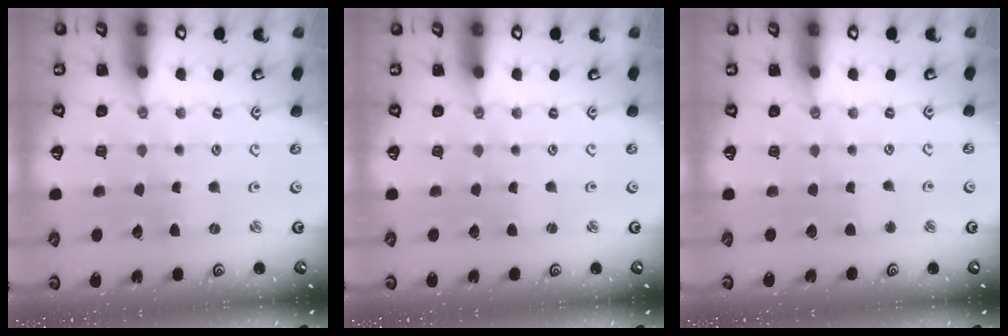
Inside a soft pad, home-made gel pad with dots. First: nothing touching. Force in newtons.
{"total": 1.1, "press": 1.1, "slide": 0.2}
{"total": 2.8, "press": 2.8, "slide": 0.3}